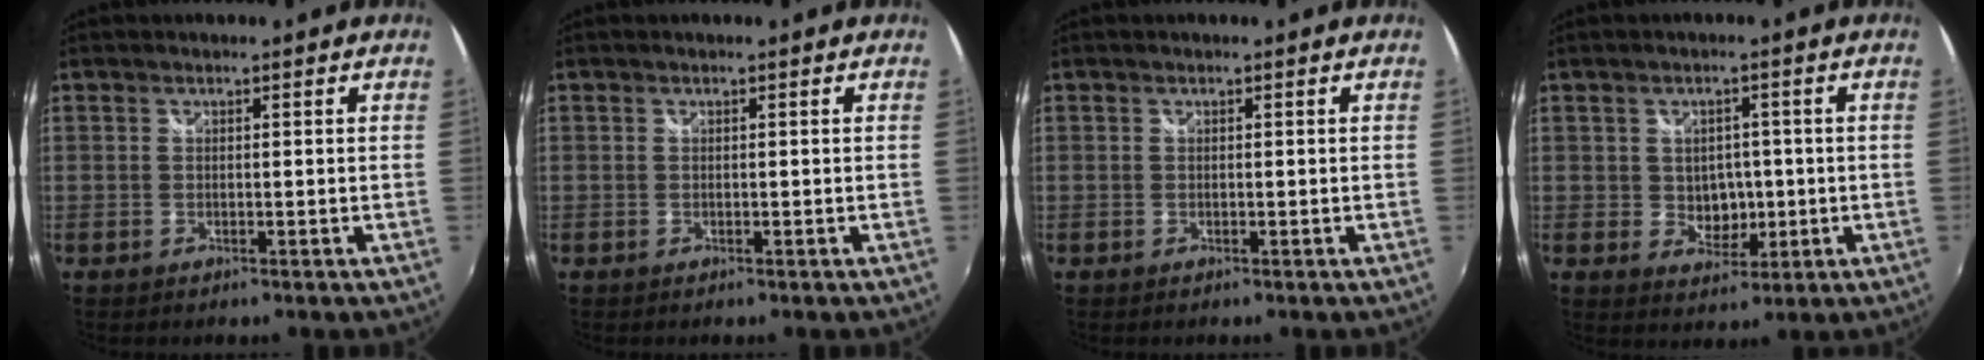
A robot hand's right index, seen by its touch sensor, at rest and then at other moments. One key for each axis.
{"total": 0.0}
{"total": 0.0}
{"total": 4.9, "fx": -0.2, "fy": 4.2, "fz": 2.5, "tx": -0.041, "ty": 0.004, "tz": 0.005}